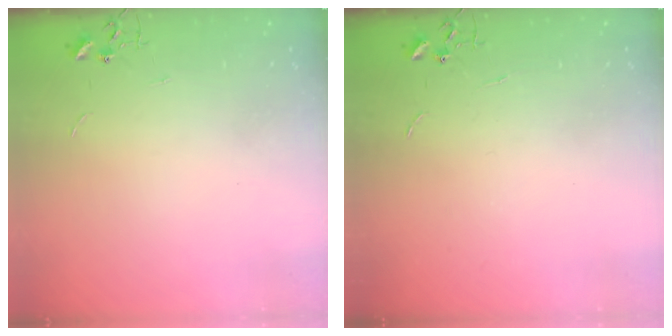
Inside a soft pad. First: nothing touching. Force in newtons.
{"total": 0.0}